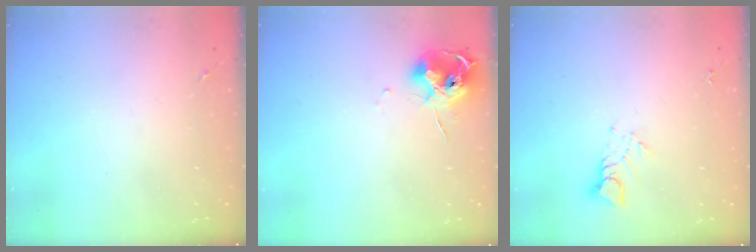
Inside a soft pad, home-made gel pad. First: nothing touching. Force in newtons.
{"total": 11.7, "press": 11.7, "slide": 0.7}
{"total": 3.8, "press": 3.7, "slide": 0.3}